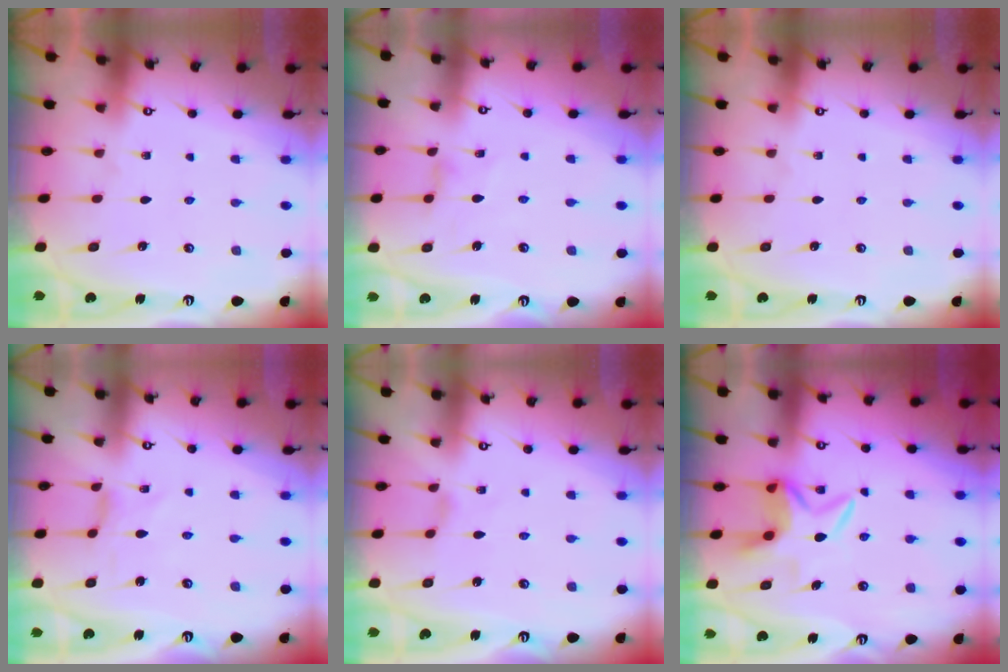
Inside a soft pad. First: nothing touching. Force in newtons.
{"total": 2.5, "press": 2.4, "slide": 0.4}
{"total": 0.0}
{"total": 0.0}
{"total": 0.0}
{"total": 6.5, "press": 6.5, "slide": 0.5}